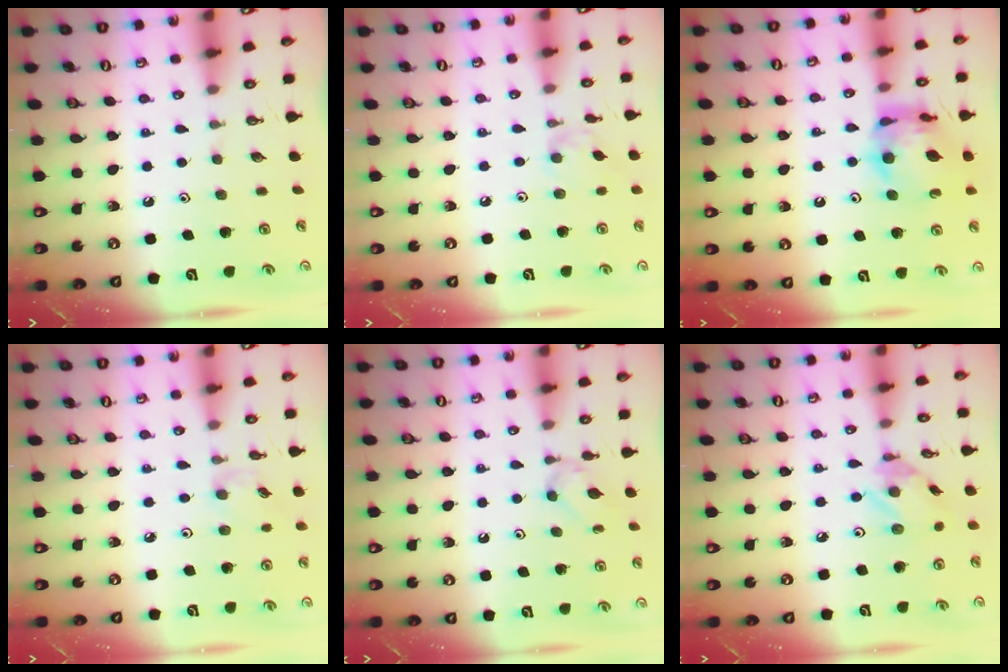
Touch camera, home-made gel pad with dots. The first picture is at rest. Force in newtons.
{"total": 5.9, "press": 5.9, "slide": 0.7}
{"total": 13.6, "press": 13.5, "slide": 1.5}
{"total": 3.1, "press": 3.1, "slide": 0.5}
{"total": 3.8, "press": 3.8, "slide": 0.5}
{"total": 5.8, "press": 5.8, "slide": 0.3}